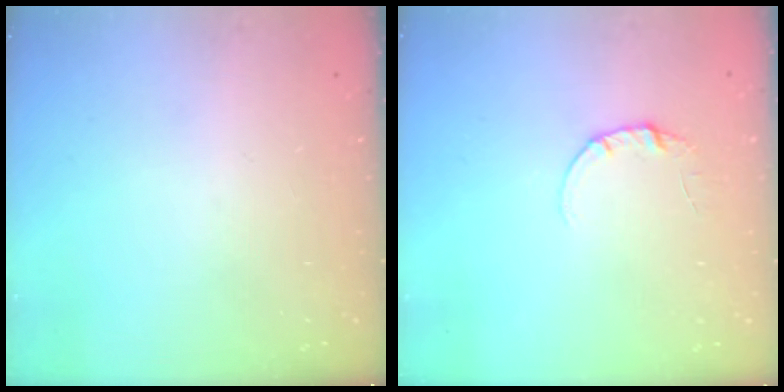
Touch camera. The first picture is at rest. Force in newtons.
{"total": 3.3, "press": 3.3, "slide": 0.4}